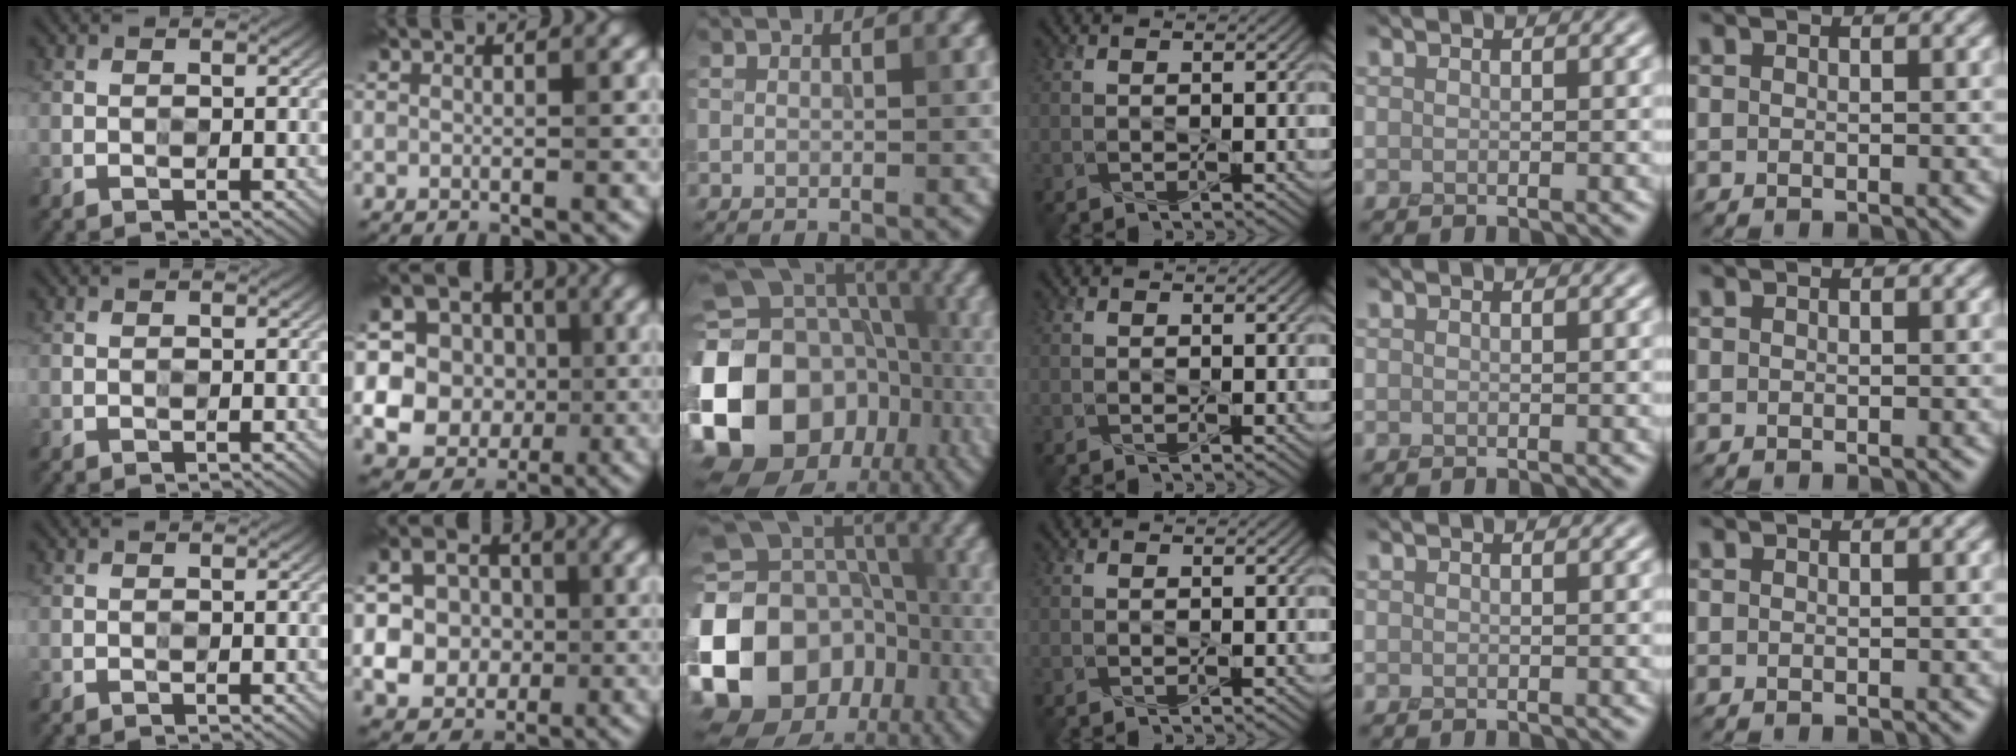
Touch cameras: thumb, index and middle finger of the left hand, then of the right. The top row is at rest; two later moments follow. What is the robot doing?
{"motion": "press", "object": "gel pad"}